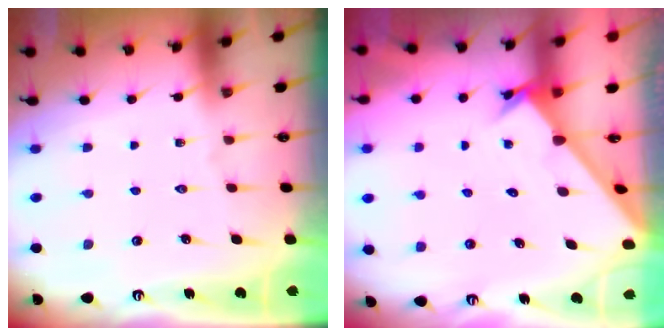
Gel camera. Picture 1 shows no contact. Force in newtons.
{"total": 1.2, "press": 1.2, "slide": 0.1}